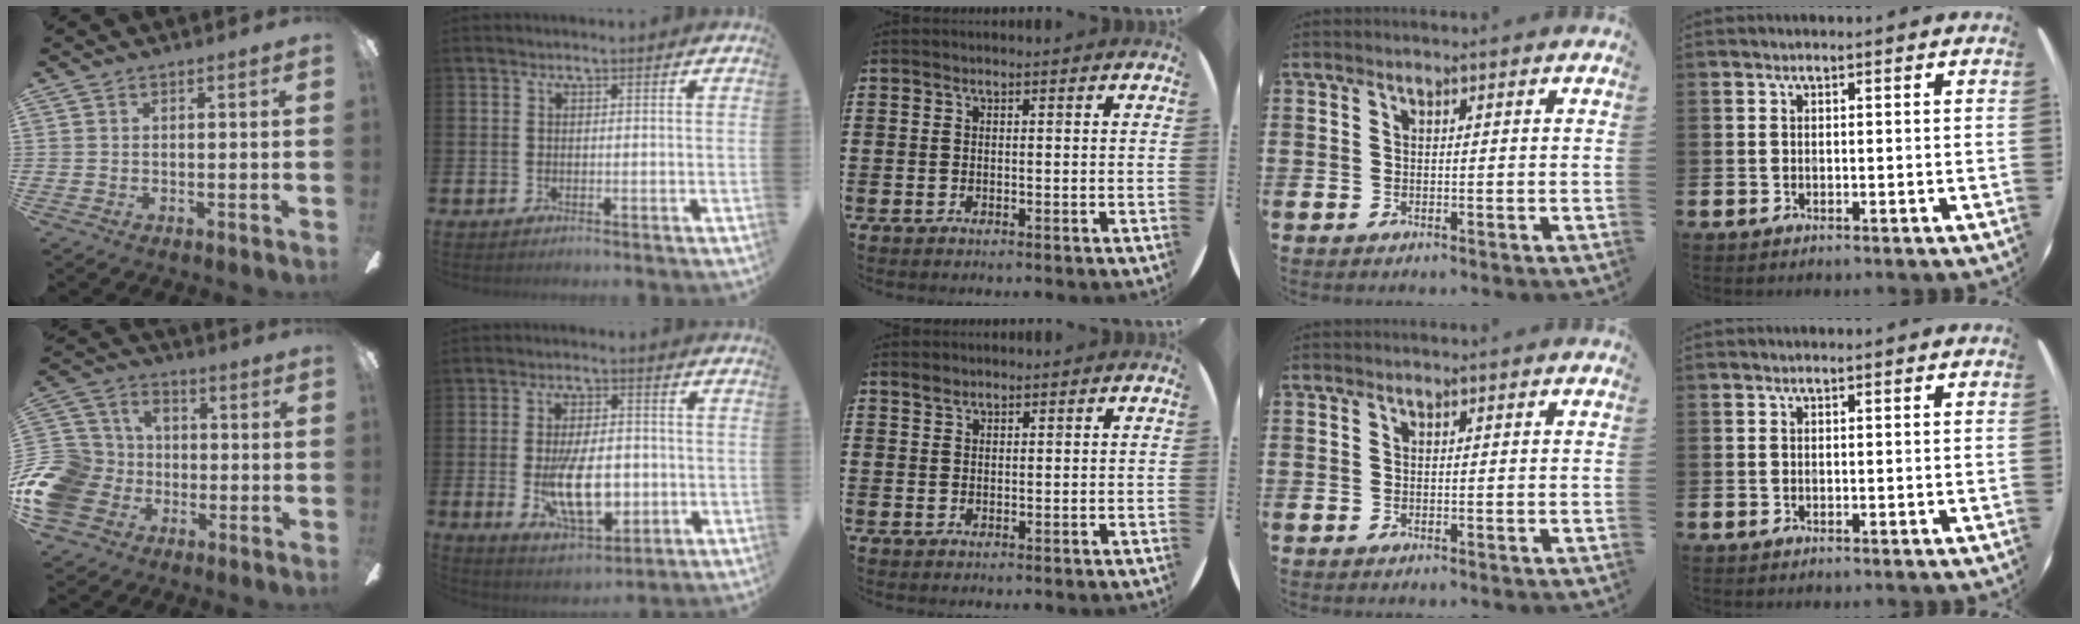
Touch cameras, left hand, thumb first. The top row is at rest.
{"thumb": {"total": 14.9, "force": [-4.8, 12.5, 6.5], "torque": [-0.152, 0.046, -0.082]}, "index": {"total": 8.8, "force": [-1.4, 4.5, 7.5], "torque": [-0.126, -0.001, -0.029]}, "middle": {"total": 1.3, "force": [1.1, 0.5, 0.1], "torque": [0.004, -0.001, 0.021]}}